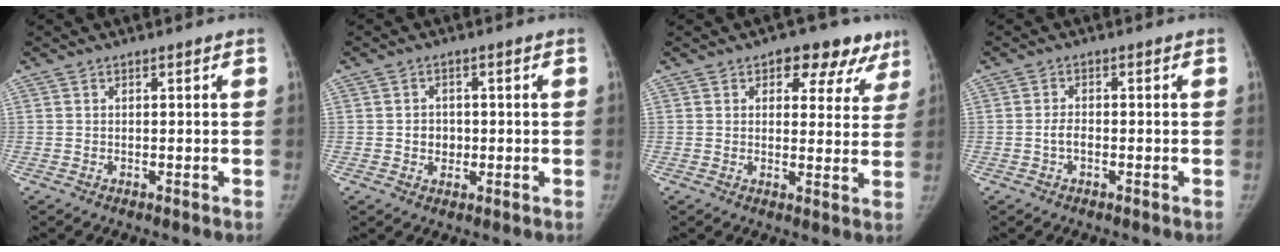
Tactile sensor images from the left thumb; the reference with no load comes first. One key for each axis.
{"total": 3.2, "fx": -0.4, "fy": 2.8, "fz": 1.4, "tx": 0.000, "ty": 0.006, "tz": -0.006}
{"total": 10.1, "fx": 6.0, "fy": 6.2, "fz": 5.2, "tx": -0.001, "ty": -0.017, "tz": 0.064}
{"total": 2.5, "fx": -0.8, "fy": 1.7, "fz": 1.7, "tx": -0.025, "ty": 0.012, "tz": -0.016}